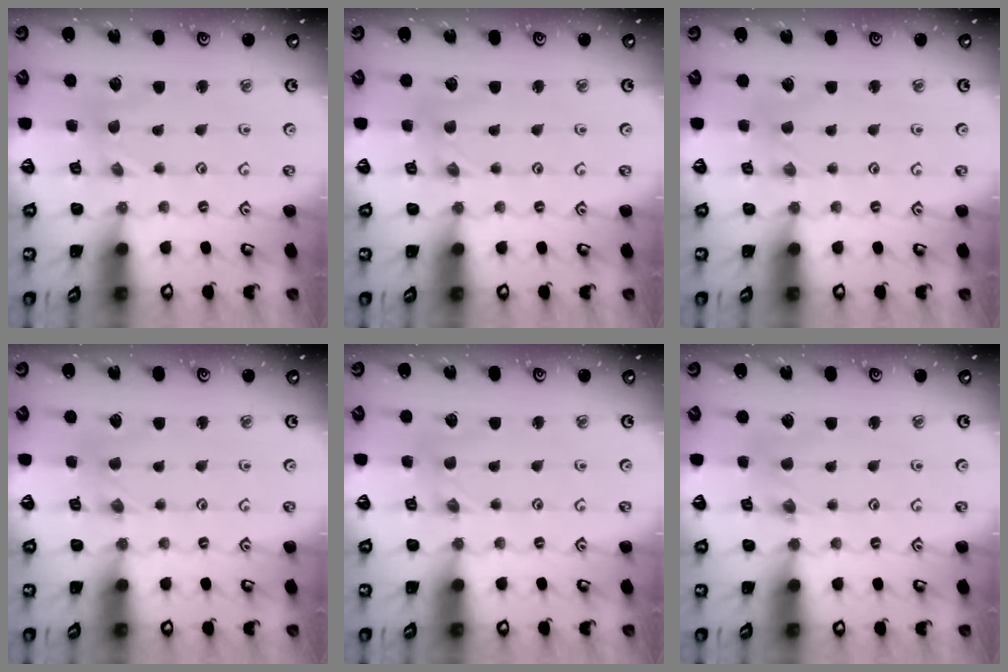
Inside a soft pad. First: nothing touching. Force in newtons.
{"total": 0.0}
{"total": 0.0}
{"total": 0.0}
{"total": 0.0}
{"total": 1.1, "press": 1.1, "slide": 0.2}